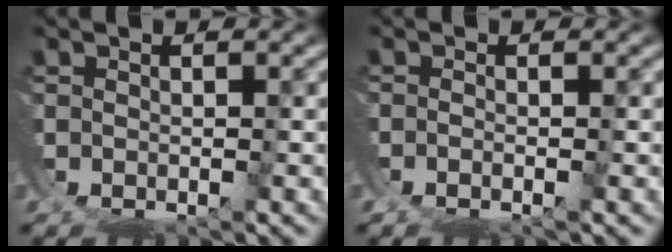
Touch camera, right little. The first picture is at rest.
{"total": 1.4, "force": [-1.0, 0.1, 1.0], "torque": [-0.022, -0.011, -0.009]}